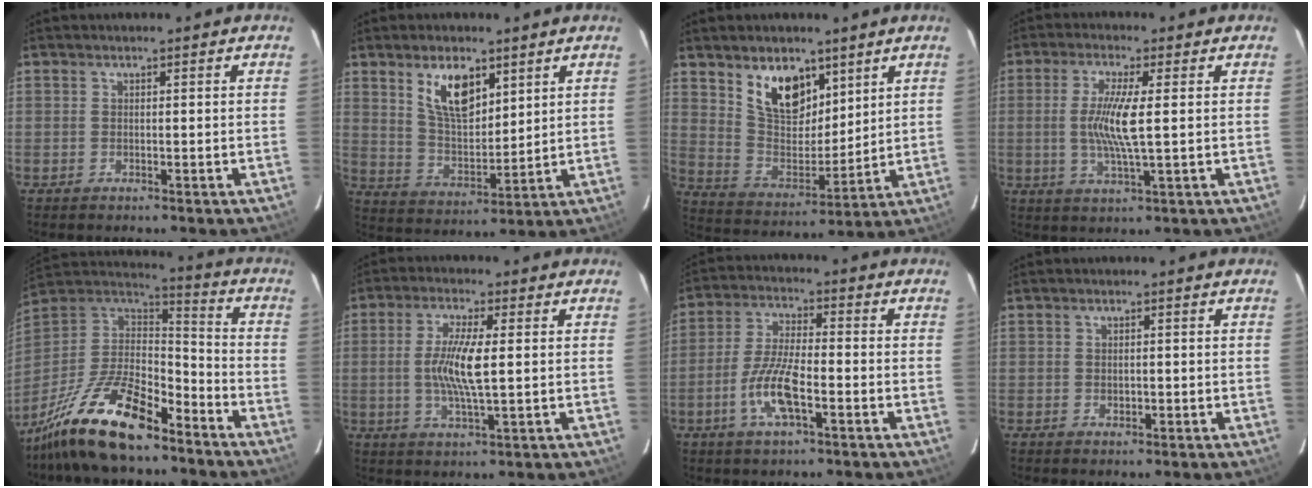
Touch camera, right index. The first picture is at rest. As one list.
[{"total": 10.2, "force": [5.5, 4.7, 7.2], "torque": [-0.128, 0.004, 0.113]}, {"total": 12.5, "force": [7.4, 7.0, 7.2], "torque": [-0.129, 0.000, 0.149]}, {"total": 7.9, "force": [0.3, 0.6, 7.9], "torque": [-0.154, -0.006, 0.005]}, {"total": 21.0, "force": [-14.7, 7.2, 13.1], "torque": [-0.270, -0.016, -0.262]}, {"total": 8.5, "force": [0.1, 1.5, 8.4], "torque": [-0.160, -0.003, 0.002]}, {"total": 9.2, "force": [-3.7, 2.4, 8.0], "torque": [-0.167, -0.003, -0.072]}, {"total": 1.2, "force": [-0.2, 0.9, 0.8], "torque": [-0.011, 0.001, -0.003]}]